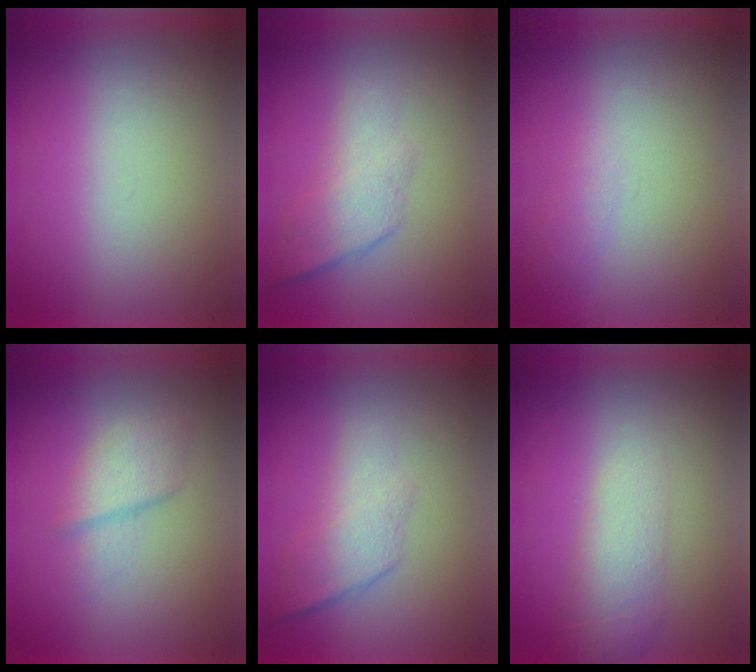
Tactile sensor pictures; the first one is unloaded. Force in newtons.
{"total": 2.2}
{"total": 1.2}
{"total": 2.2}
{"total": 2.3}
{"total": 1.0}